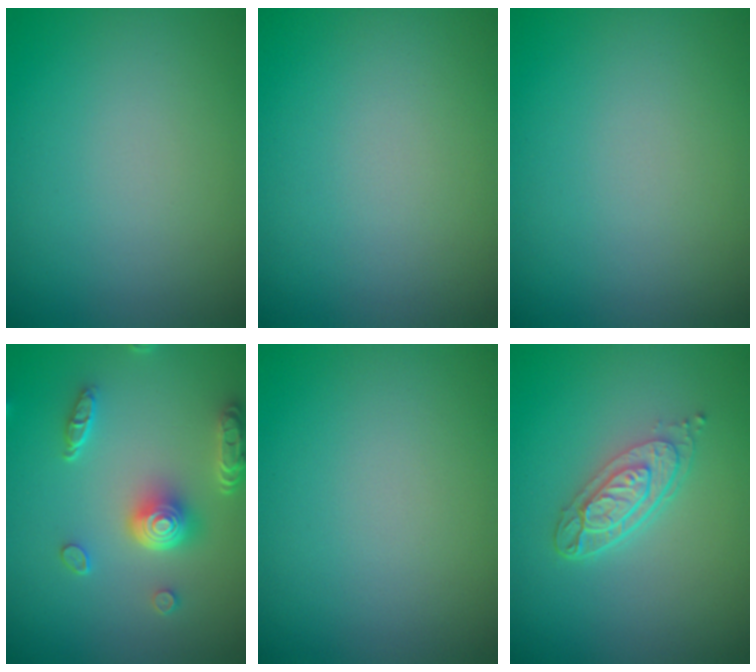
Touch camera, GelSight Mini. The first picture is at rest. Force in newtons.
{"total": 0.0}
{"total": 0.0}
{"total": 5.0, "press": 3.9, "slide": 3.1}
{"total": 0.0}
{"total": 3.5, "press": 2.6, "slide": 2.4}